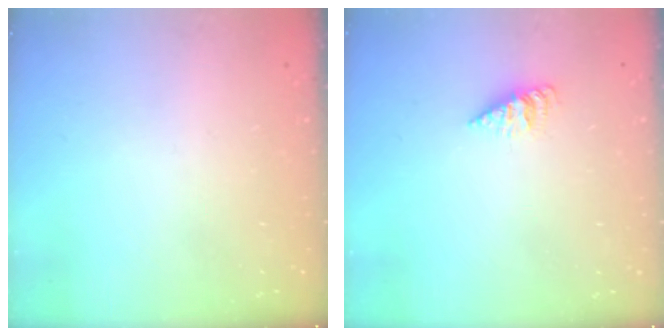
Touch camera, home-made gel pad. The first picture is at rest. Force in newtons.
{"total": 2.5, "press": 2.4, "slide": 0.4}